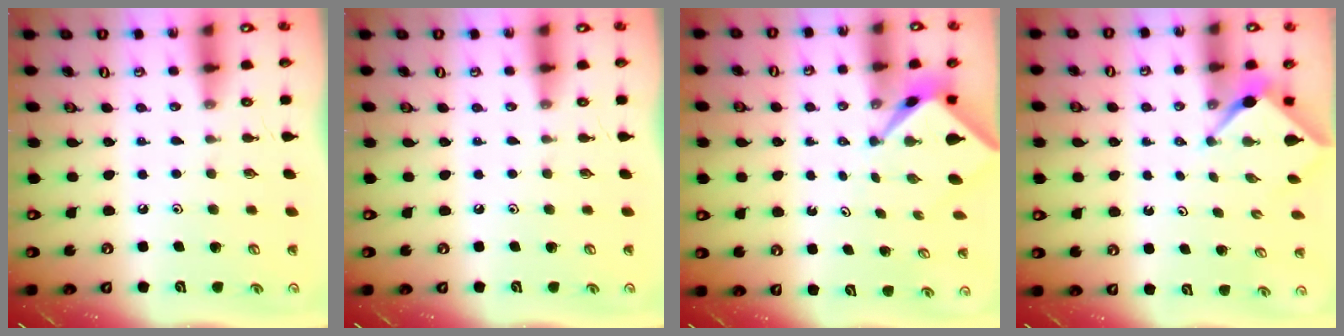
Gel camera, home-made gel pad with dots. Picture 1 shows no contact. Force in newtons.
{"total": 0.0}
{"total": 2.5, "press": 2.5, "slide": 0.2}
{"total": 2.4, "press": 2.4, "slide": 0.3}